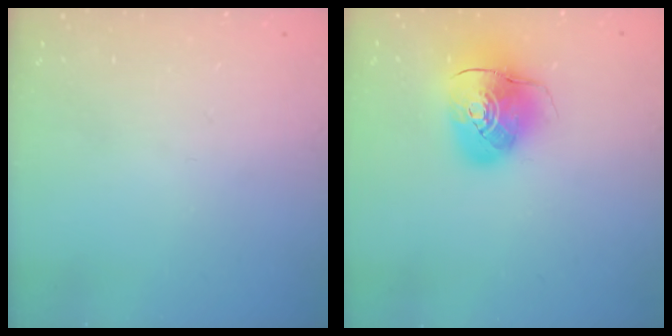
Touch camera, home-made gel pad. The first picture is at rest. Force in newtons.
{"total": 10.9, "press": 10.7, "slide": 1.8}